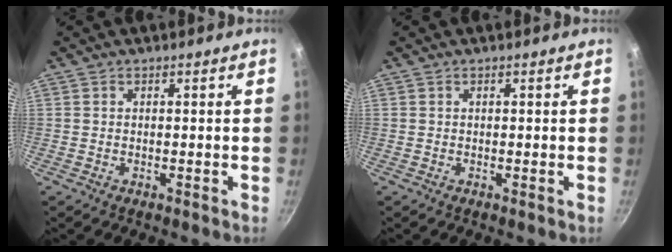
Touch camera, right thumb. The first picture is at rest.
{"total": 0.0}